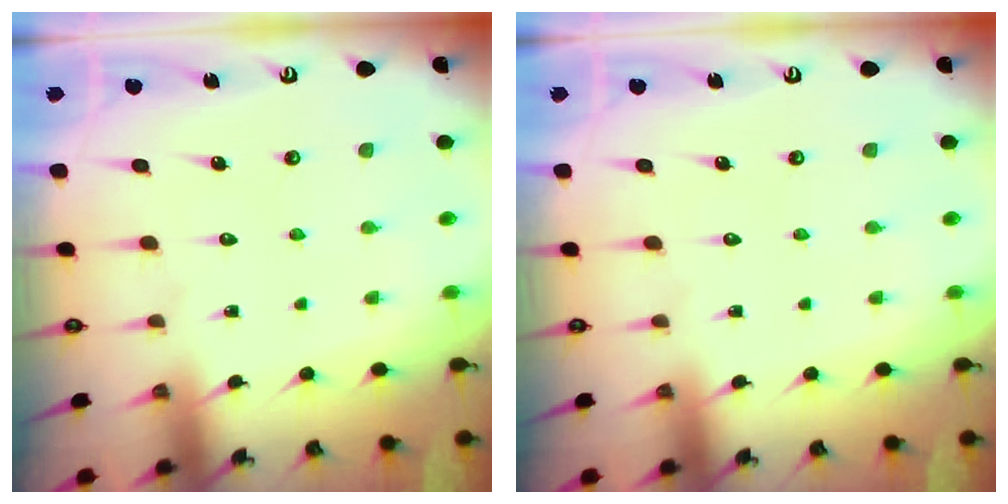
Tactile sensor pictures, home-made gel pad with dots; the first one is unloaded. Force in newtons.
{"total": 0.0}